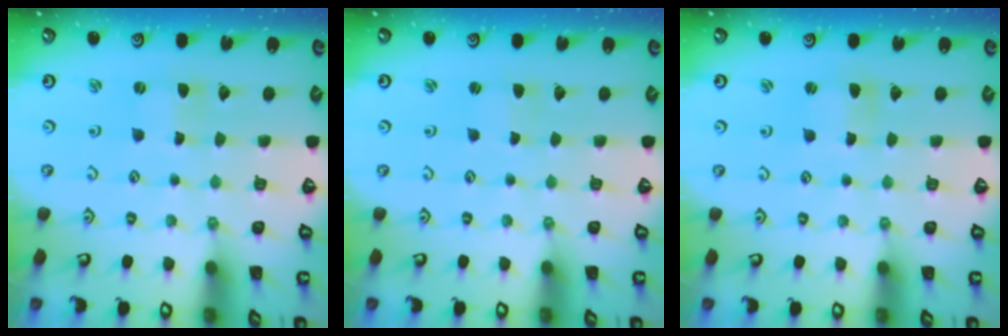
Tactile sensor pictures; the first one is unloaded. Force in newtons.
{"total": 1.7, "press": 1.7, "slide": 0.2}
{"total": 1.7, "press": 1.7, "slide": 0.3}